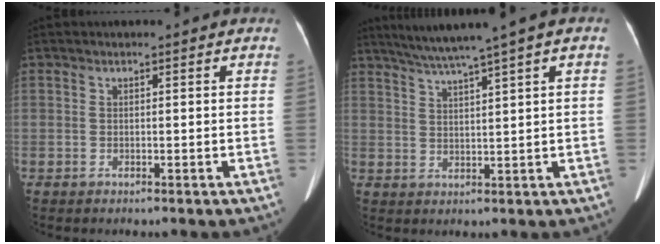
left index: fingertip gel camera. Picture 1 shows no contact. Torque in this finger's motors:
{"motor_torque": [-0.10, -0.19, -0.26, 0.00]}